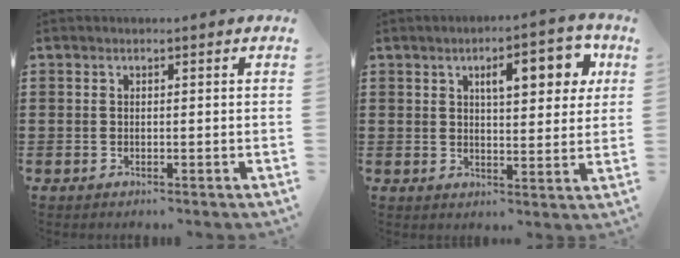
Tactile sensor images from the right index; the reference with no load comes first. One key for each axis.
{"total": 7.8, "fx": 3.3, "fy": 2.9, "fz": 6.4, "tx": -0.086, "ty": -0.007, "tz": 0.045}